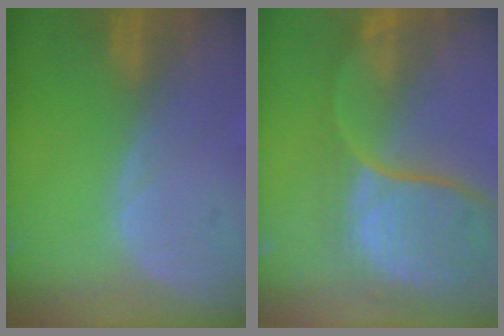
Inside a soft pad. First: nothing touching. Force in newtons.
{"total": 11.6, "press": 9.9, "slide": 6.1}